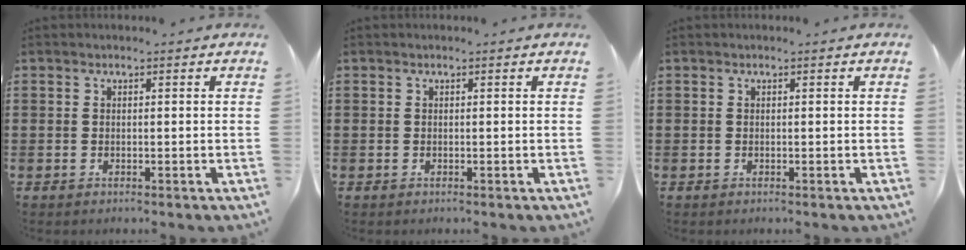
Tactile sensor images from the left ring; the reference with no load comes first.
{"total": 0.0}
{"total": 0.0}